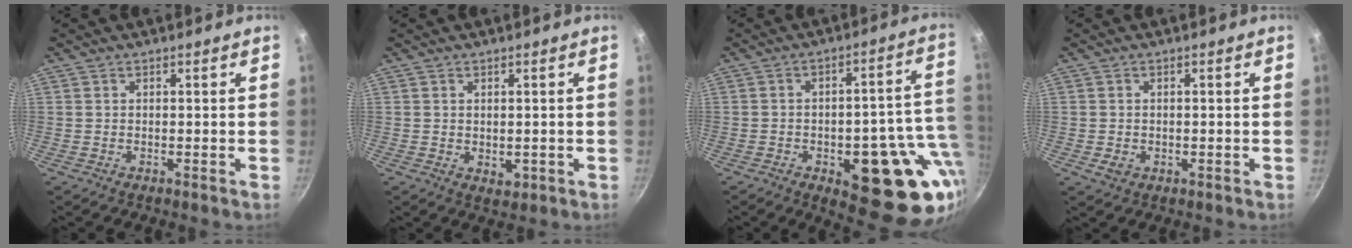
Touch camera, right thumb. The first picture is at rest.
{"total": 2.2, "force": [0.0, 1.6, 1.5], "torque": [-0.019, -0.005, 0.001]}
{"total": 20.7, "force": [-4.4, 9.0, 18.1], "torque": [-0.172, 0.006, -0.051]}
{"total": 2.3, "force": [-0.5, 1.8, 1.3], "torque": [-0.022, -0.001, -0.004]}